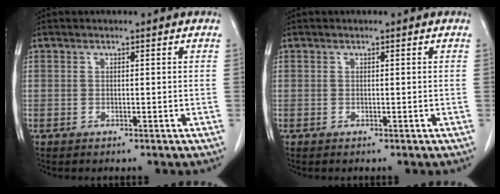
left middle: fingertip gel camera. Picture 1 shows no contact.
{"total": 0.0}